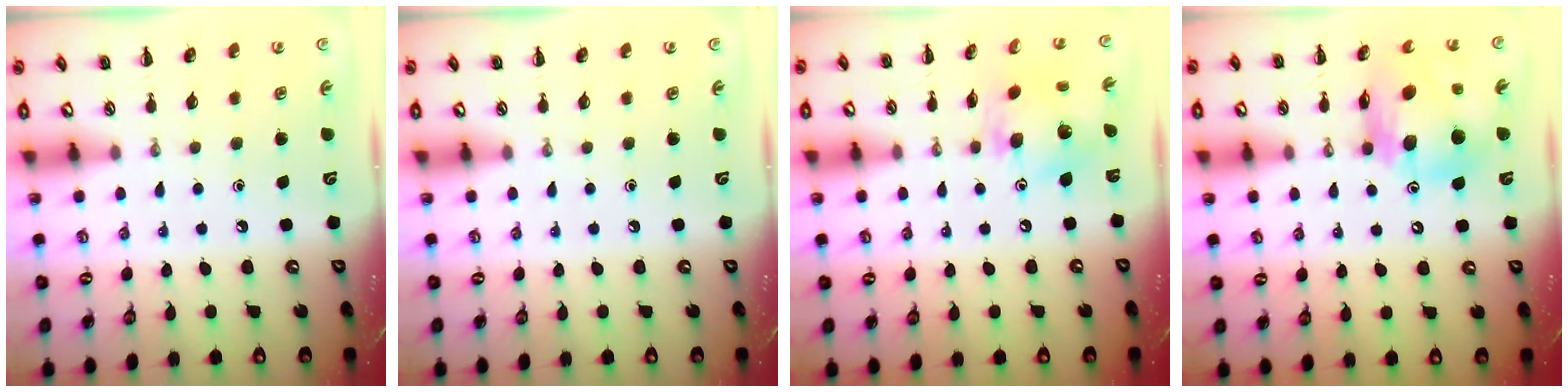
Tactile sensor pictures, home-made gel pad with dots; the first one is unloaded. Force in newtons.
{"total": 0.0}
{"total": 9.4, "press": 9.4, "slide": 0.1}
{"total": 13.2, "press": 12.7, "slide": 3.8}